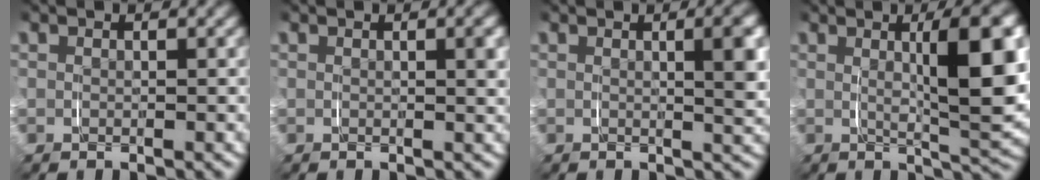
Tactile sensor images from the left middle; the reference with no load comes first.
{"total": 1.1, "force": [0.3, -0.1, 1.1], "torque": [-0.013, 0.003, 0.004]}
{"total": 3.4, "force": [0.7, 0.5, 3.3], "torque": [-0.041, 0.003, 0.010]}
{"total": 8.3, "force": [1.5, 2.1, 7.9], "torque": [-0.102, 0.010, 0.025]}